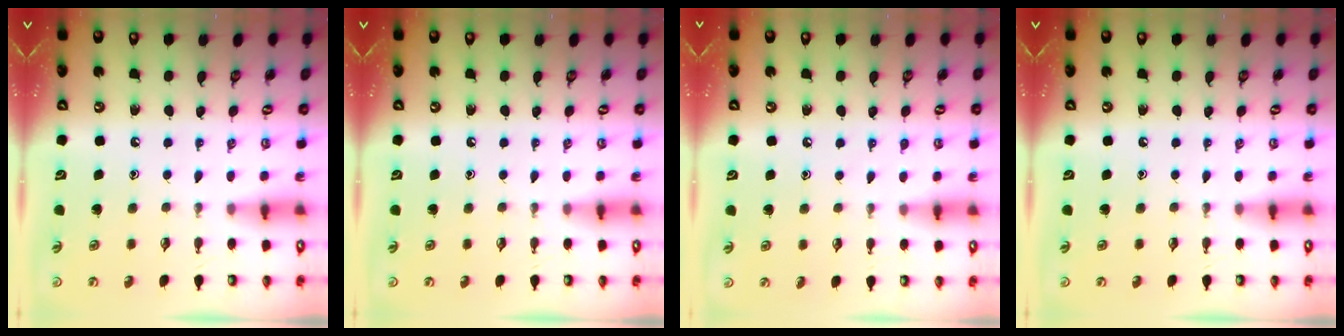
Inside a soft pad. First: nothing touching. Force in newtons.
{"total": 0.0}
{"total": 5.2, "press": 5.1, "slide": 0.9}
{"total": 0.0}